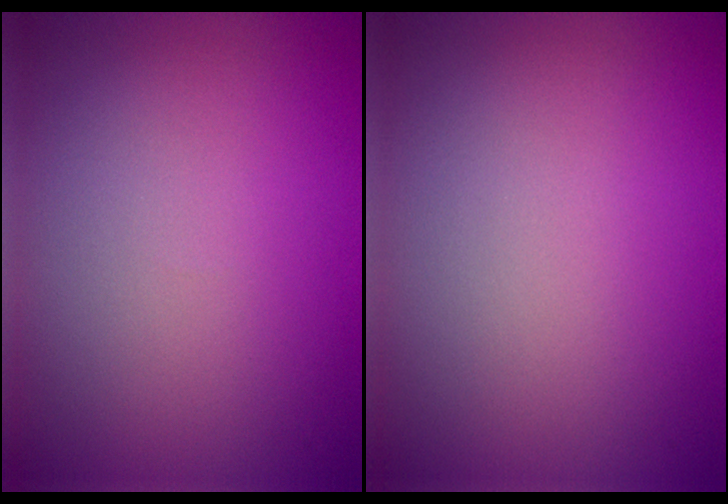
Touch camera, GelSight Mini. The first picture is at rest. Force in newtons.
{"total": 0.0}